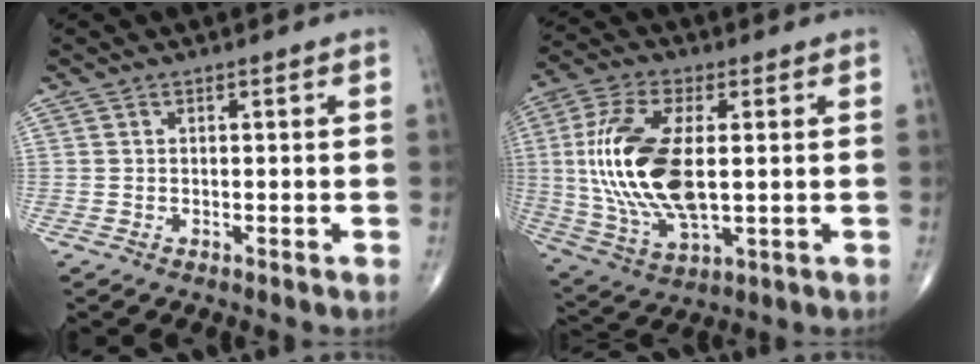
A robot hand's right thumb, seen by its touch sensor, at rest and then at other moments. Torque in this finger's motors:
{"motor_torque": [1.92, 3.09, 2.06, 0.32, 0.22]}